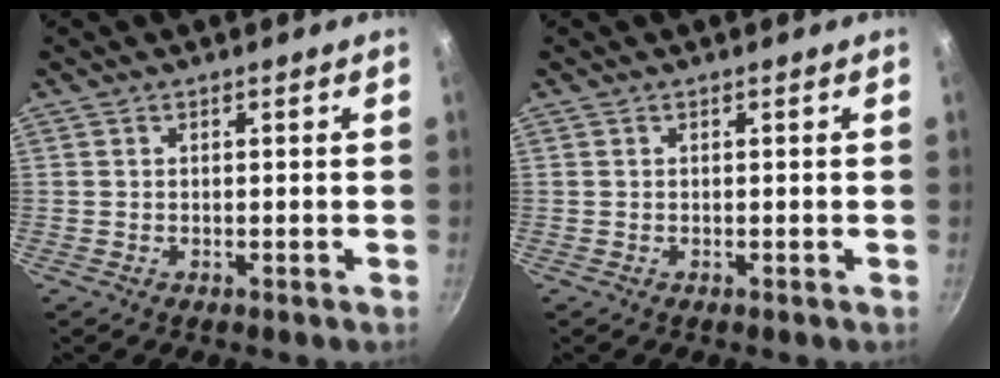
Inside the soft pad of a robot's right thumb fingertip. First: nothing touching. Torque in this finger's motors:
{"motor_torque": [0.00, 0.01, -0.17, 0.23, 0.00]}